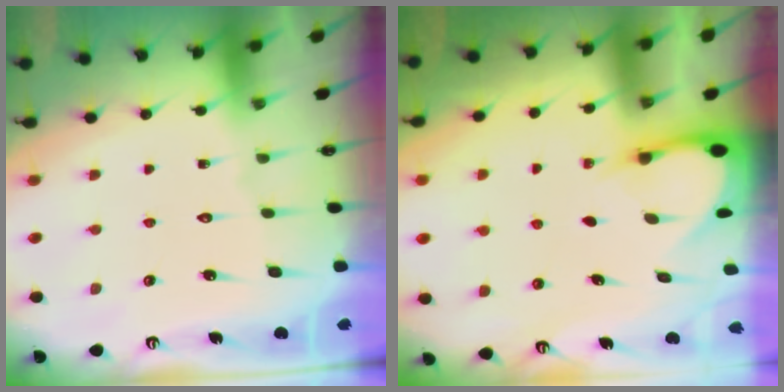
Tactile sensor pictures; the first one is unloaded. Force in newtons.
{"total": 3.5, "press": 3.5, "slide": 0.2}